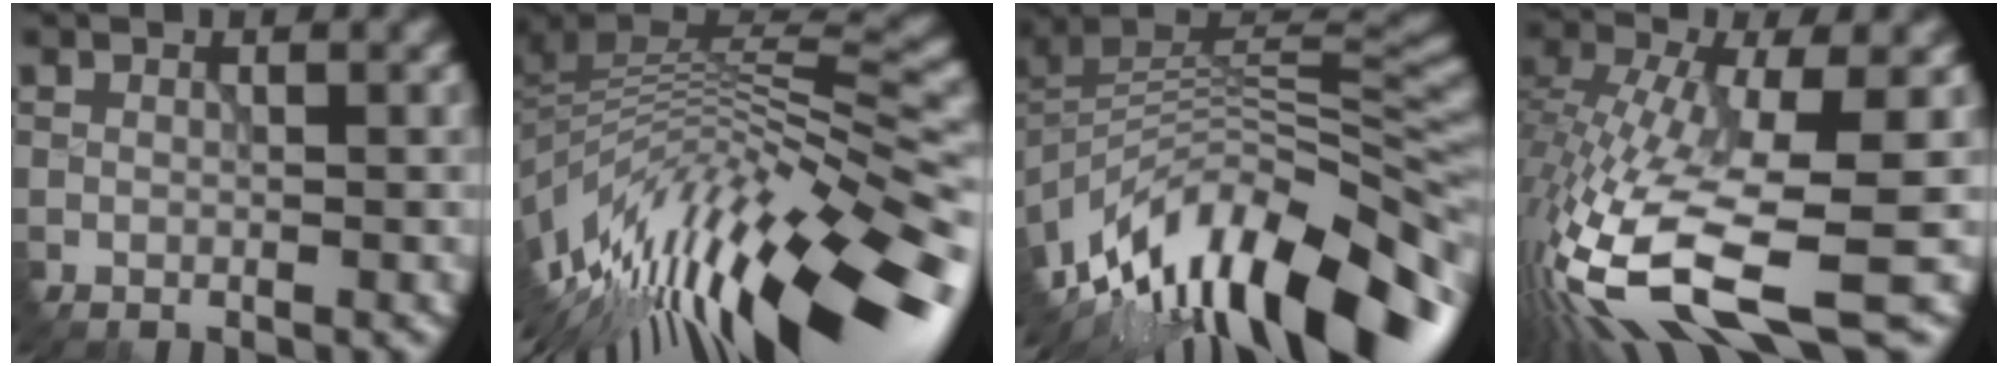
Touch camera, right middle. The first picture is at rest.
{"total": 13.1, "force": [-4.1, 5.2, 11.4], "torque": [-0.212, 0.018, -0.054]}
{"total": 13.9, "force": [-7.3, 6.1, 10.2], "torque": [-0.184, 0.019, -0.126]}
{"total": 13.3, "force": [-4.9, 4.0, 11.7], "torque": [-0.262, -0.013, -0.082]}